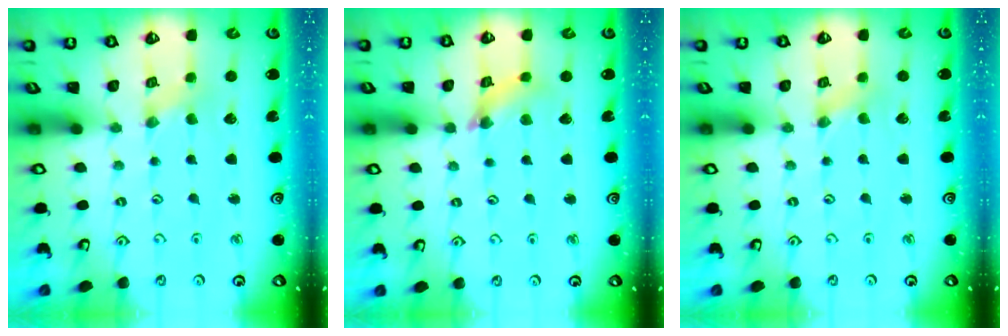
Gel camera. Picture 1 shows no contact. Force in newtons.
{"total": 5.8, "press": 5.8, "slide": 0.7}
{"total": 0.6, "press": 0.6, "slide": 0.1}